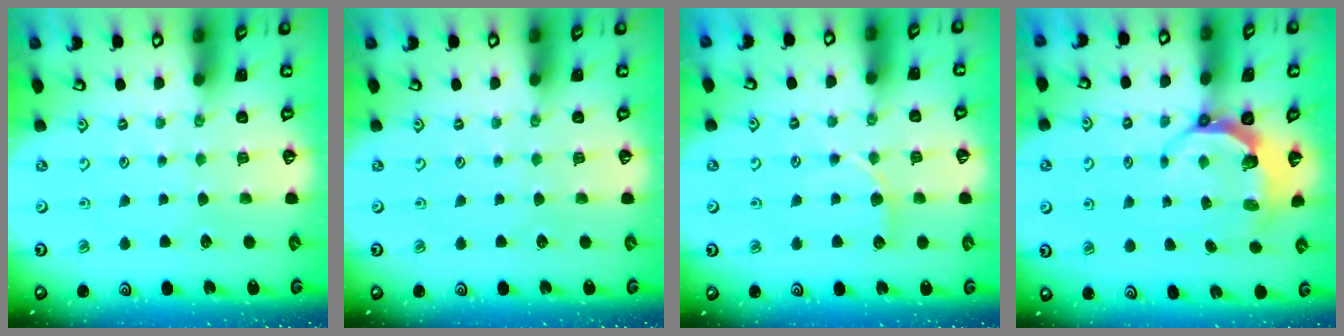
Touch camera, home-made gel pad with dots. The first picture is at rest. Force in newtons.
{"total": 0.0}
{"total": 7.0, "press": 7.0, "slide": 0.5}
{"total": 6.0, "press": 4.9, "slide": 3.6}